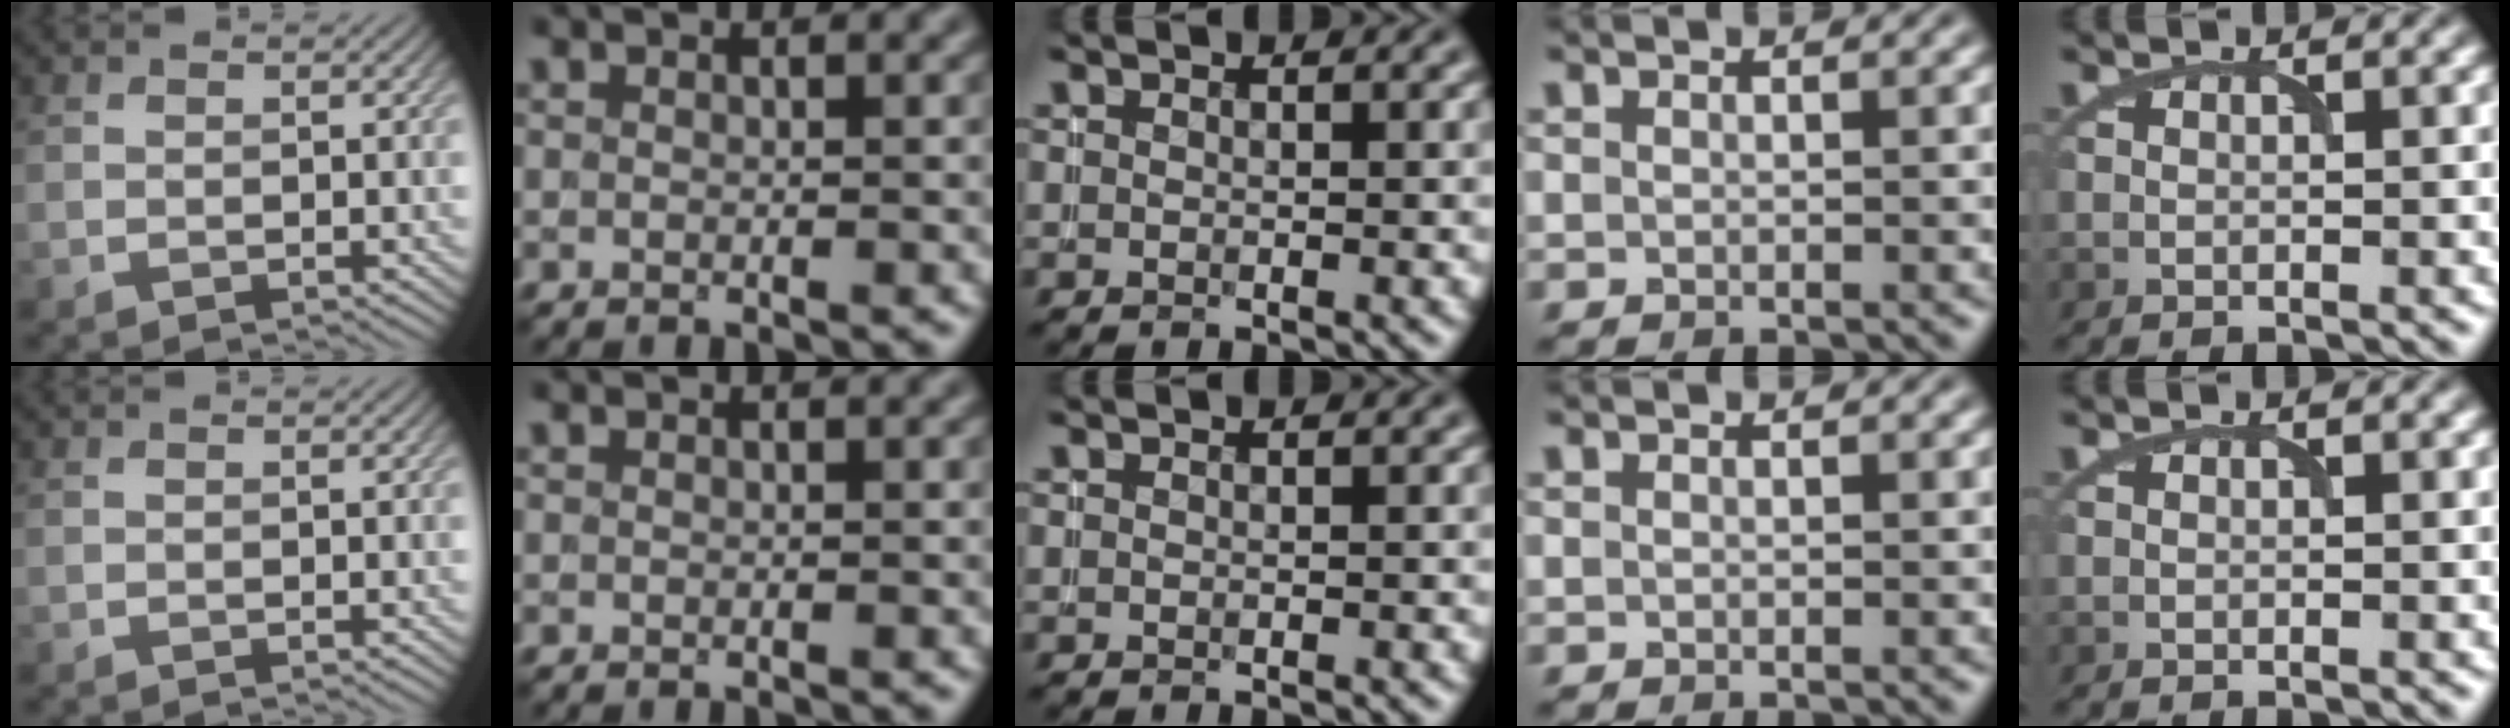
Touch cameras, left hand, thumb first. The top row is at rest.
{}